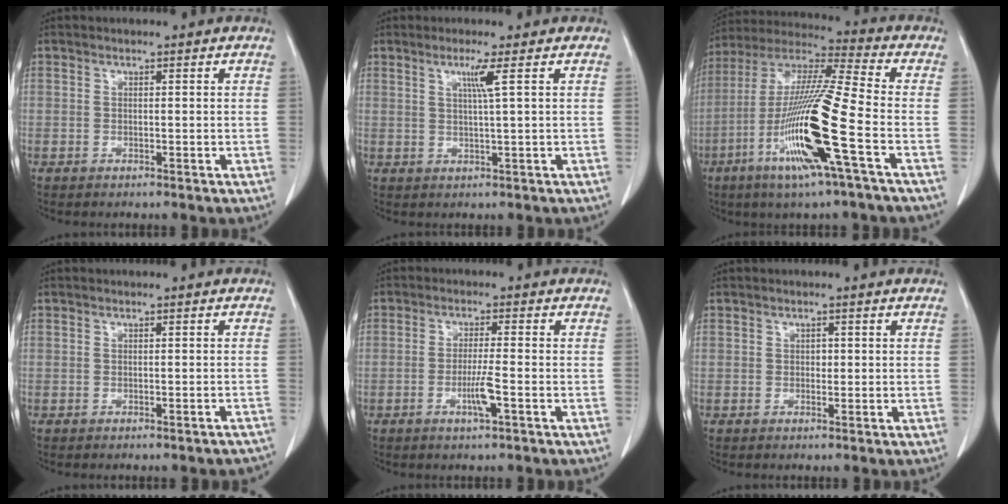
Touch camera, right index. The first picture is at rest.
{"total": 3.0, "force": [1.2, -0.9, 2.6], "torque": [-0.050, -0.004, 0.025]}
{"total": 18.6, "force": [-6.4, -0.3, 17.5], "torque": [-0.363, -0.024, -0.131]}
{"total": 3.5, "force": [-3.3, 0.6, 1.1], "torque": [-0.011, -0.005, -0.035]}
{"total": 4.0, "force": [-1.5, -0.2, 3.7], "torque": [-0.069, -0.006, -0.030]}
{"total": 0.9, "force": [0.0, 0.7, 0.6], "torque": [-0.006, 0.003, 0.000]}